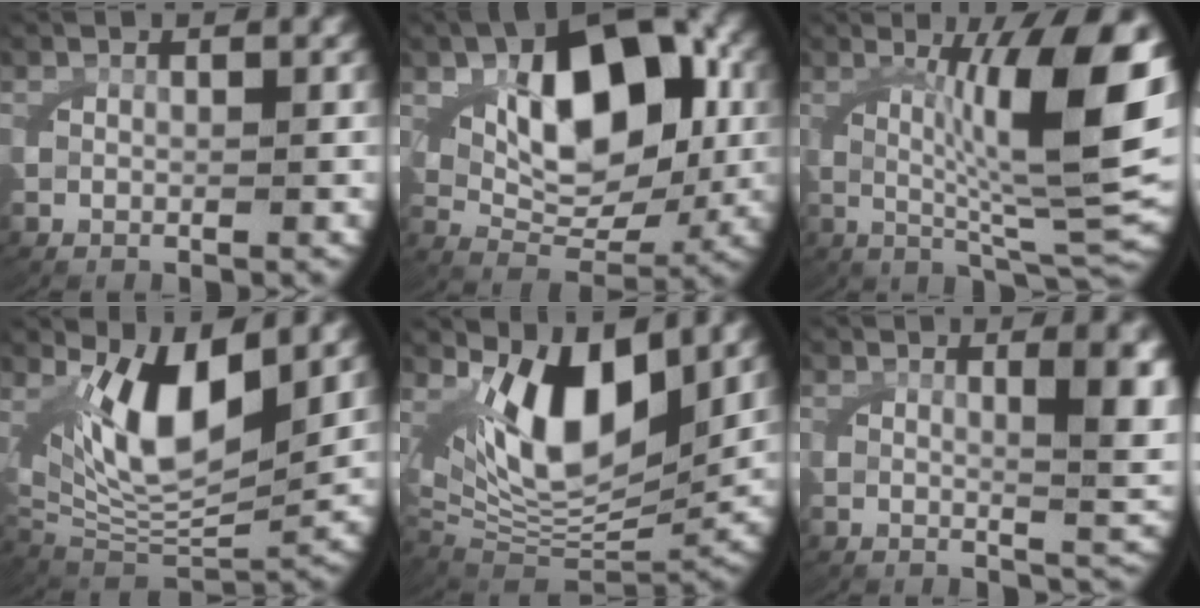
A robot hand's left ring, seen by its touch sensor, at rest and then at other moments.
{"total": 10.3, "force": [2.5, 5.8, 8.2], "torque": [-0.136, -0.002, 0.045]}
{"total": 12.4, "force": [1.1, 3.6, 11.8], "torque": [-0.165, 0.002, 0.024]}
{"total": 10.5, "force": [2.2, 5.9, 8.4], "torque": [-0.179, -0.020, 0.050]}
{"total": 11.6, "force": [2.5, 6.8, 9.1], "torque": [-0.185, -0.024, 0.055]}
{"total": 4.8, "force": [1.0, 1.0, 4.6], "torque": [-0.061, -0.010, 0.021]}